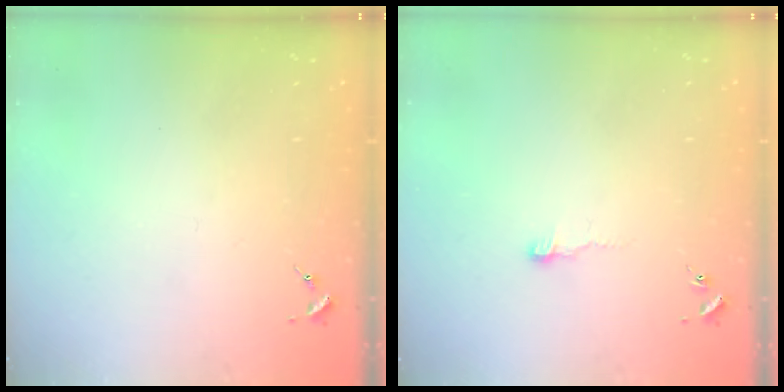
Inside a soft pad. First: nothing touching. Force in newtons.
{"total": 3.4, "press": 3.4, "slide": 0.3}